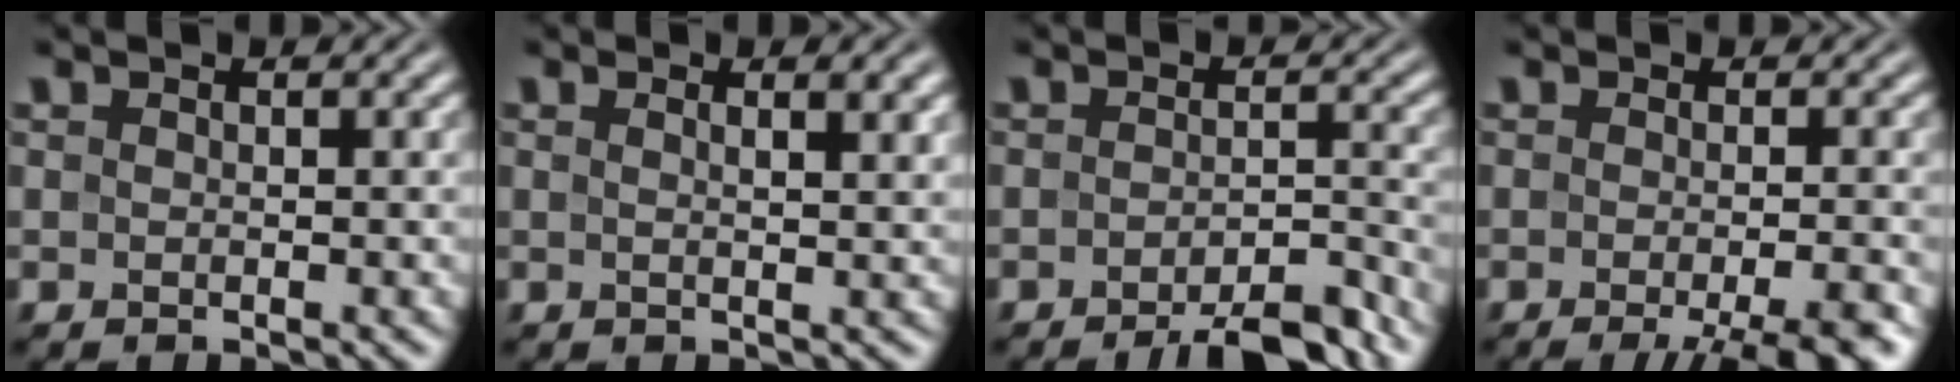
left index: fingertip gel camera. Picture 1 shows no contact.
{"total": 3.3, "force": [1.3, 1.1, 2.8], "torque": [-0.020, 0.006, 0.000]}
{"total": 5.2, "force": [-4.0, 1.2, 3.2], "torque": [-0.041, 0.006, -0.056]}
{"total": 6.0, "force": [-3.2, 1.4, 4.9], "torque": [-0.046, -0.007, -0.040]}